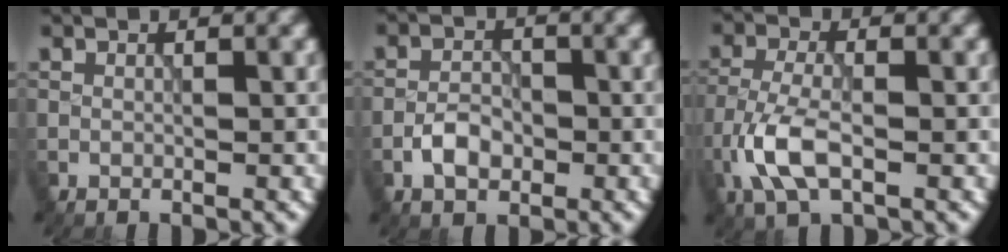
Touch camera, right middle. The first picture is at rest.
{"total": 2.8, "force": [-1.2, 1.8, 1.9], "torque": [-0.031, 0.006, -0.024]}
{"total": 4.8, "force": [-2.0, 2.0, 3.9], "torque": [-0.092, 0.000, -0.045]}